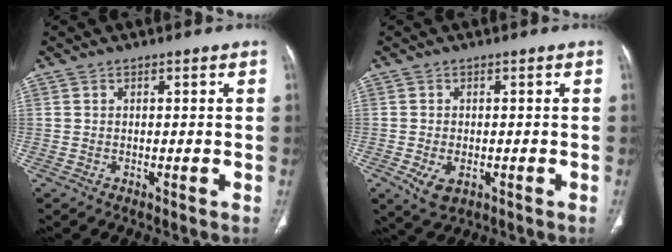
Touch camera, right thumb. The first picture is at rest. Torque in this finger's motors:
{"motor_torque": [-0.19, 0.26, 0.35, 0.40, 0.14]}